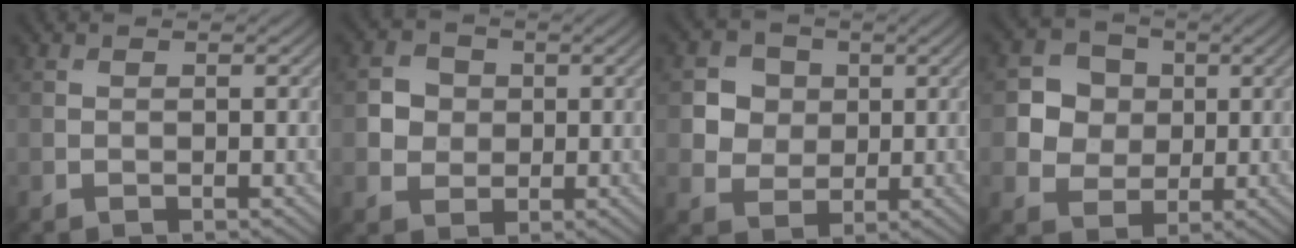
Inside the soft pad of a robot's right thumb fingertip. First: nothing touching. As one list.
[{"total": 3.6, "force": [0.2, 3.3, 1.3], "torque": [-0.032, 0.001, -0.004]}, {"total": 5.1, "force": [1.2, 4.6, 1.9], "torque": [-0.065, -0.003, 0.017]}, {"total": 5.8, "force": [0.8, 5.2, 2.2], "torque": [-0.059, 0.005, 0.000]}]